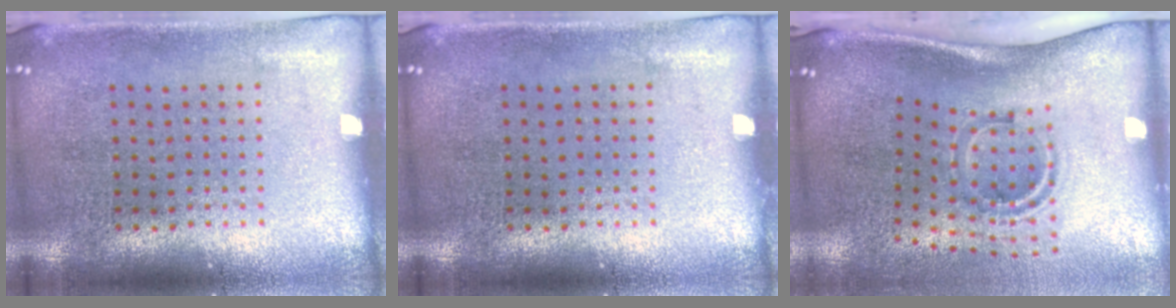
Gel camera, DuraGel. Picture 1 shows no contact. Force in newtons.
{"total": 0.0}
{"total": 1.9, "press": 1.2, "slide": 1.5}